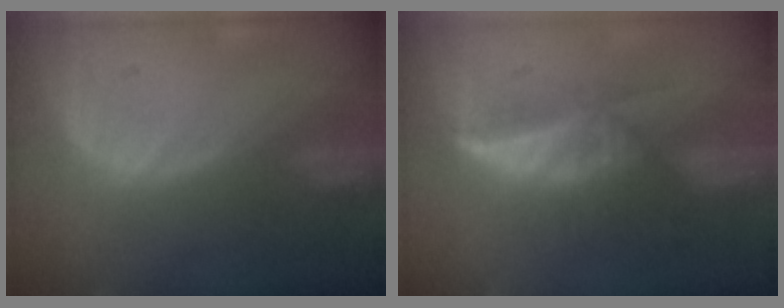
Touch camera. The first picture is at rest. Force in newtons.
{"total": 6.1, "press": 5.5, "slide": 2.5}